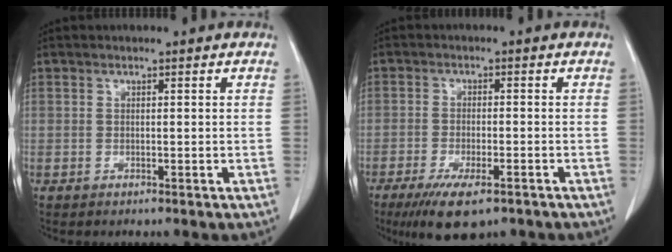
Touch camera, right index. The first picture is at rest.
{"total": 8.3, "force": [-5.4, 2.2, 5.8], "torque": [-0.099, -0.016, -0.084]}